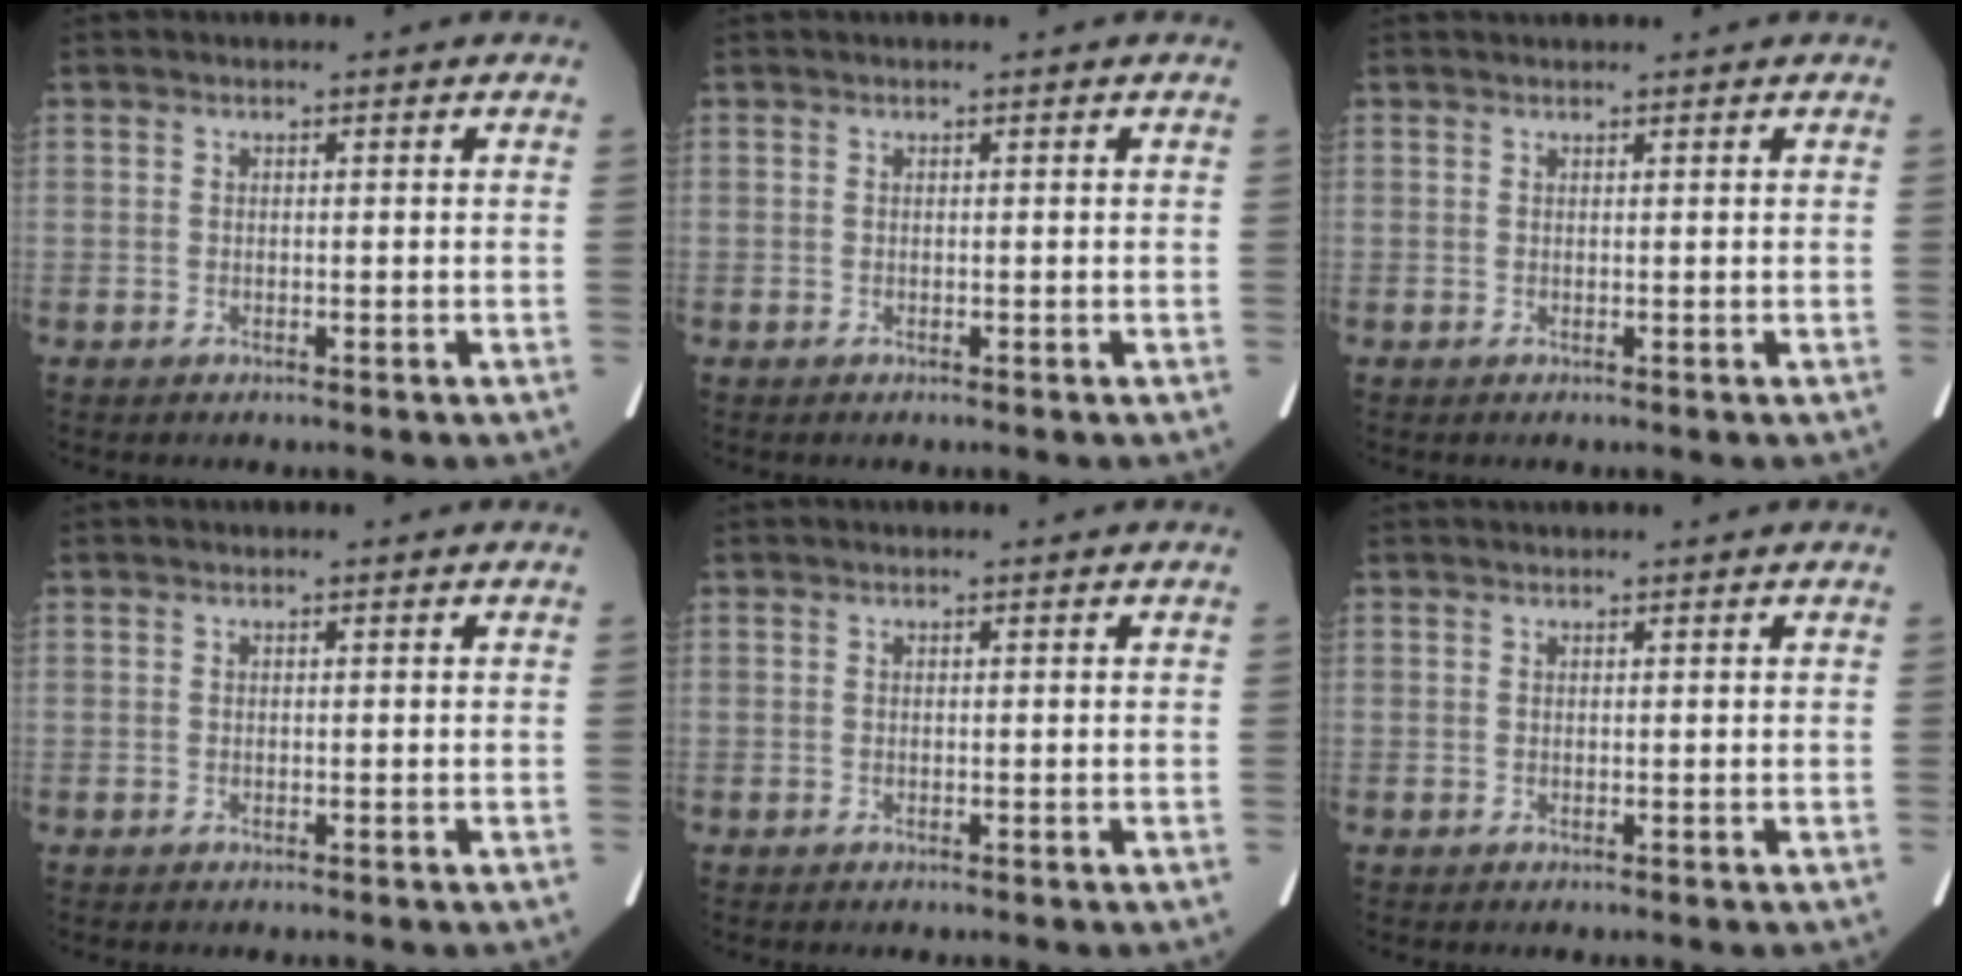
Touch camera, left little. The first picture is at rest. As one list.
[{"total": 0.0}, {"total": 1.8, "force": [1.7, 0.1, 0.5], "torque": [-0.007, 0.026, 0.029]}, {"total": 0.0}, {"total": 0.0}, {"total": 1.2, "force": [1.2, 0.0, 0.4], "torque": [-0.006, 0.022, 0.023]}]